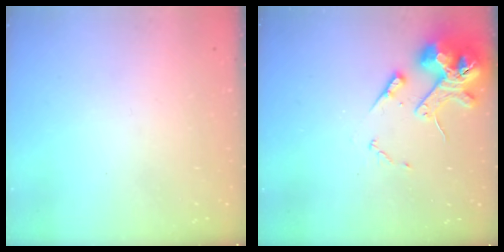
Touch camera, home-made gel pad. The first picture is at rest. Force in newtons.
{"total": 14.1, "press": 13.9, "slide": 2.1}